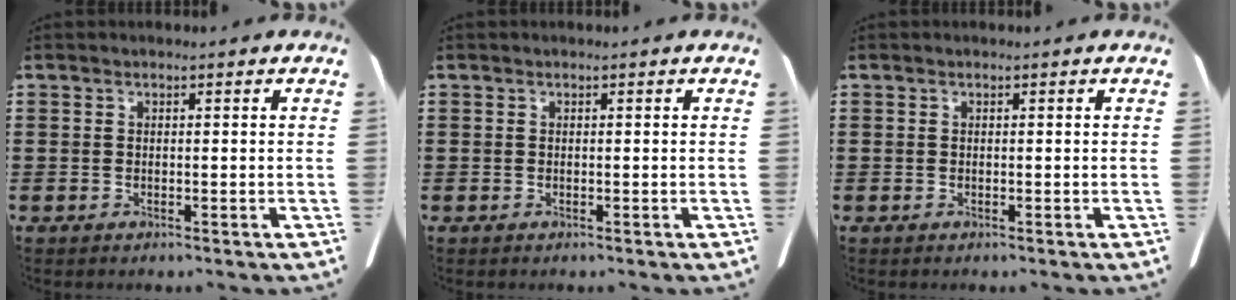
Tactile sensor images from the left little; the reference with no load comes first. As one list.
[{"total": 0.0}, {"total": 0.0}]